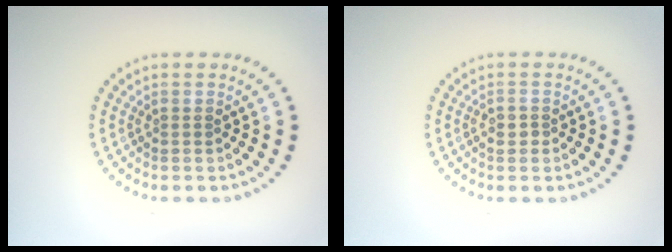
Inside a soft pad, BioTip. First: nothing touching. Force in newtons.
{"total": 0.8, "press": 0.8, "slide": 0.2}